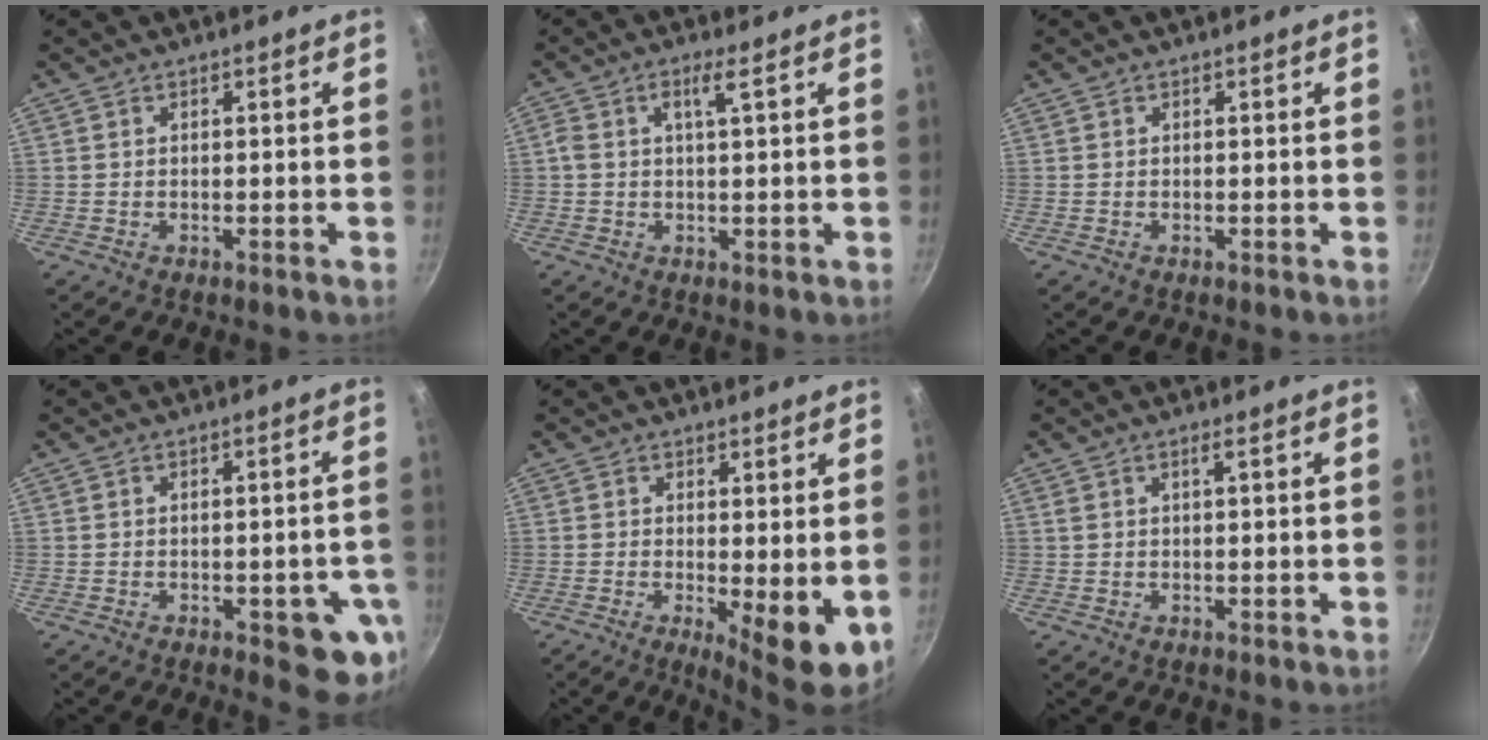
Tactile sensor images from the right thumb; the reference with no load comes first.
{"total": 3.4, "force": [0.8, 0.4, 3.3], "torque": [-0.068, 0.009, 0.017]}
{"total": 0.0}
{"total": 9.2, "force": [-3.0, 3.8, 7.8], "torque": [-0.061, 0.004, -0.035]}
{"total": 7.7, "force": [-0.7, 2.2, 7.4], "torque": [-0.095, -0.014, -0.001]}
{"total": 1.3, "force": [0.4, 0.1, 1.3], "torque": [-0.019, 0.002, 0.007]}